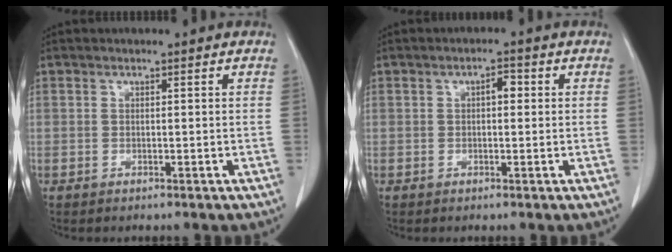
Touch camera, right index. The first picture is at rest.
{"total": 2.0, "force": [0.3, 0.9, 1.8], "torque": [-0.025, 0.008, 0.002]}